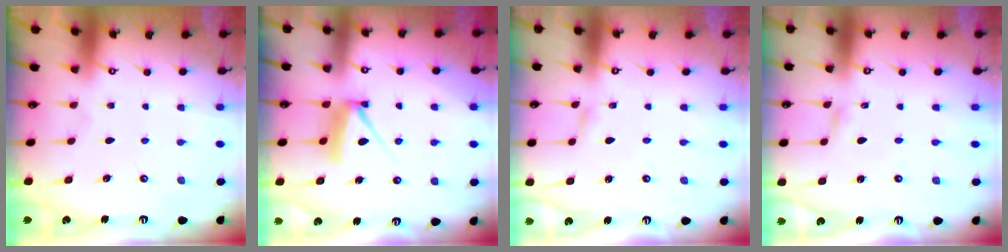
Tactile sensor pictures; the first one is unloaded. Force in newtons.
{"total": 7.5, "press": 7.5, "slide": 0.8}
{"total": 2.4, "press": 2.4, "slide": 0.1}
{"total": 2.4, "press": 2.4, "slide": 0.1}